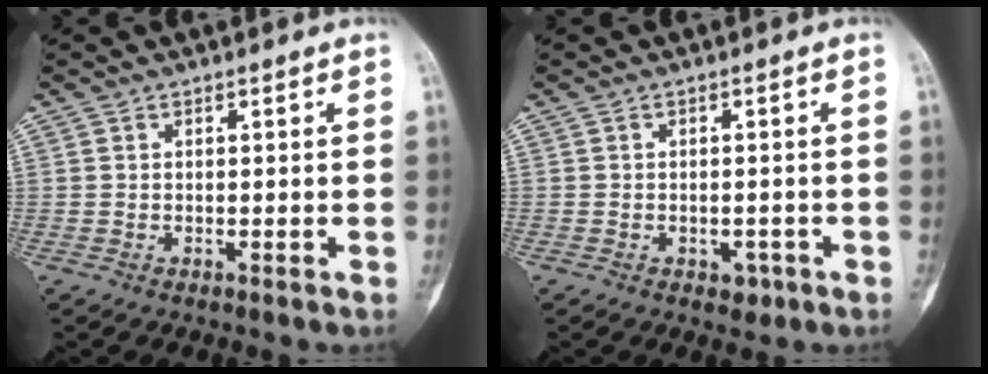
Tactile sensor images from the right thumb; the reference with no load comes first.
{"total": 3.0, "force": [-1.7, 2.1, 1.4], "torque": [-0.003, 0.012, -0.018]}